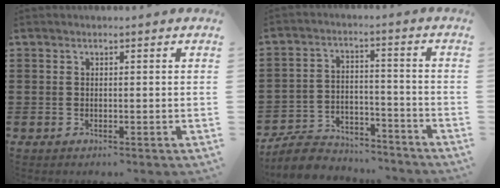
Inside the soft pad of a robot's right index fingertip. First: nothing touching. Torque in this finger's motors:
{"motor_torque": [-0.63, 0.57, -0.79, -0.21]}